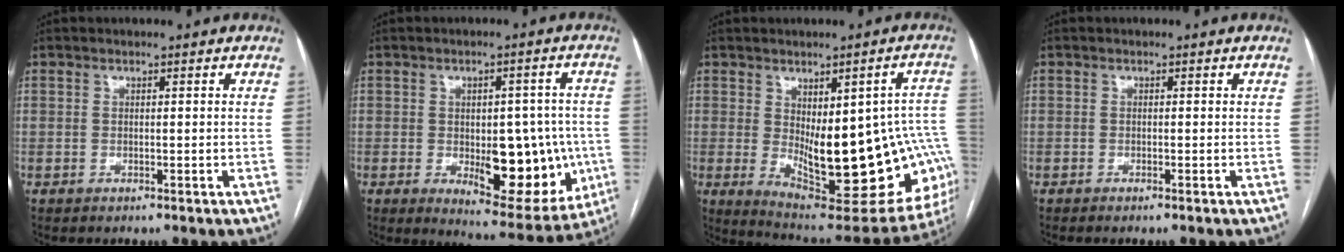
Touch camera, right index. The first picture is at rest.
{"total": 14.6, "force": [-2.7, 6.4, 12.9], "torque": [-0.153, 0.001, -0.018]}
{"total": 23.8, "force": [-3.4, 9.1, 21.7], "torque": [-0.203, 0.003, -0.019]}
{"total": 0.6, "force": [-0.5, -0.1, 0.4], "torque": [-0.010, 0.000, -0.009]}